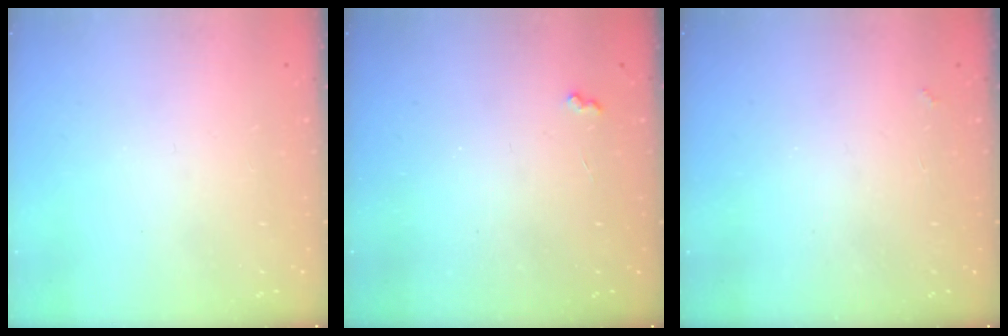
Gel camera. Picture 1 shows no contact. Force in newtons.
{"total": 3.9, "press": 3.8, "slide": 0.5}
{"total": 1.4, "press": 1.3, "slide": 0.4}